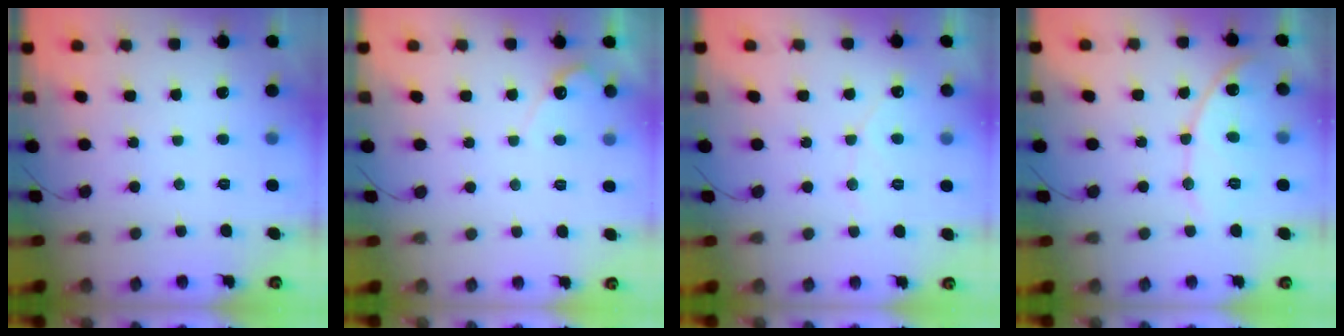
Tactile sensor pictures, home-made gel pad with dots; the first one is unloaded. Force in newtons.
{"total": 3.6, "press": 3.6, "slide": 0.3}
{"total": 4.2, "press": 4.2, "slide": 0.3}
{"total": 11.2, "press": 11.2, "slide": 0.9}